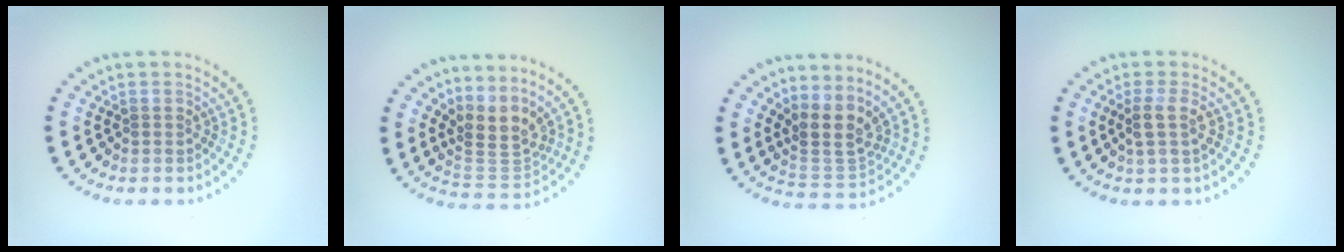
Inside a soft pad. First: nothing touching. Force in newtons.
{"total": 3.4, "press": 2.4, "slide": 2.4}
{"total": 3.3, "press": 2.5, "slide": 2.2}
{"total": 2.0, "press": 1.6, "slide": 1.3}